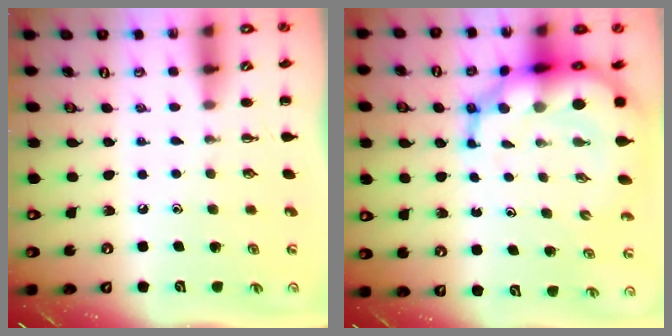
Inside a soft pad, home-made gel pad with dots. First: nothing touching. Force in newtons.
{"total": 13.3, "press": 12.9, "slide": 3.2}